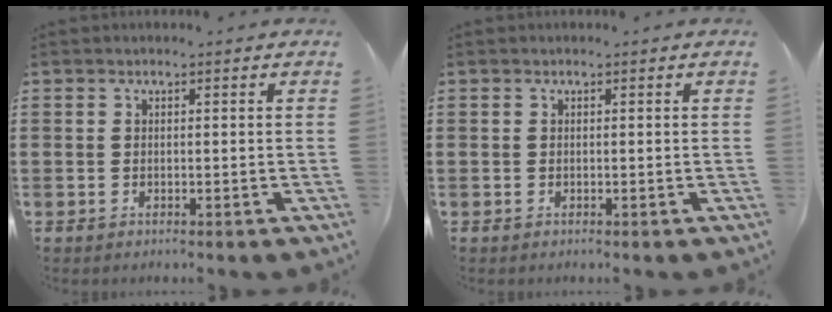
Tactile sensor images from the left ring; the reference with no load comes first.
{"total": 0.0}